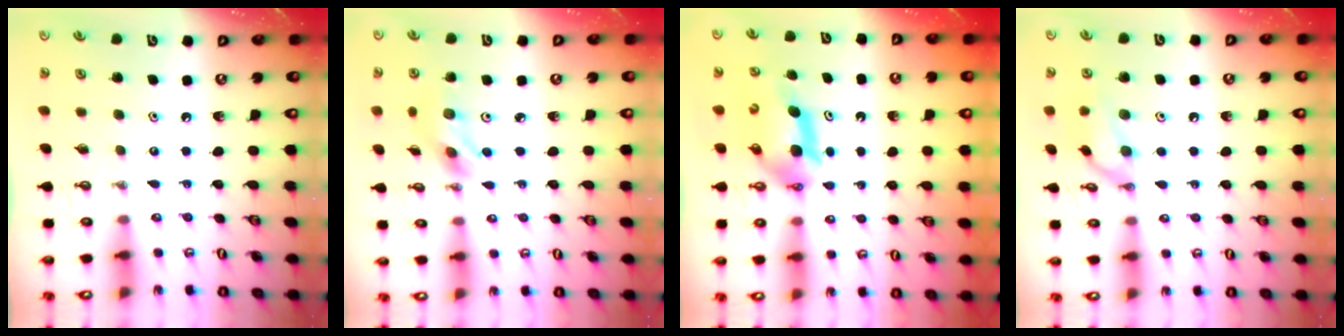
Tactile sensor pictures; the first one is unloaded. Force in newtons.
{"total": 7.0, "press": 7.0, "slide": 0.2}
{"total": 6.2, "press": 6.1, "slide": 1.0}
{"total": 10.7, "press": 10.7, "slide": 0.3}